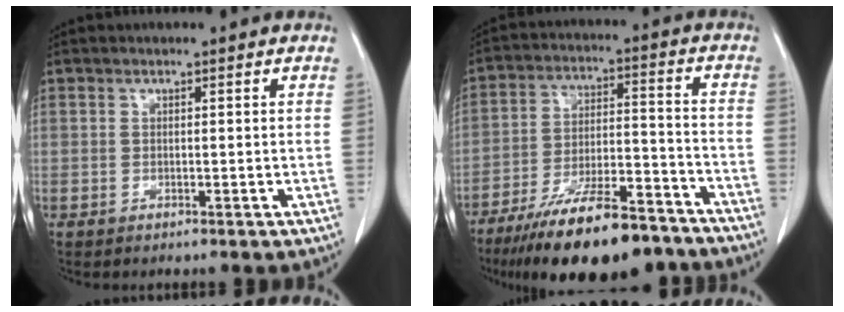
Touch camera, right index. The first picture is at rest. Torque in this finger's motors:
{"motor_torque": [1.03, -1.10, 1.05, 0.21]}